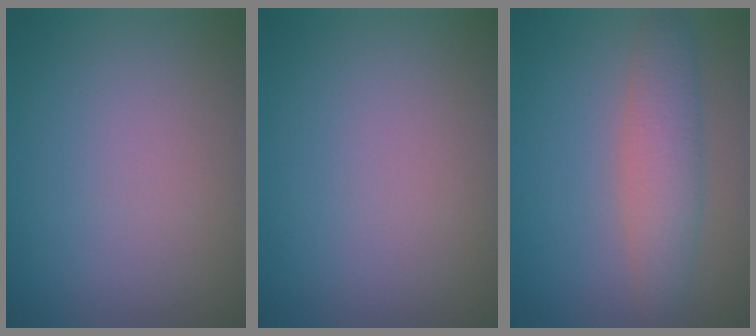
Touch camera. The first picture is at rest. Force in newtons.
{"total": 0.0}
{"total": 3.8, "press": 3.8, "slide": 0.1}